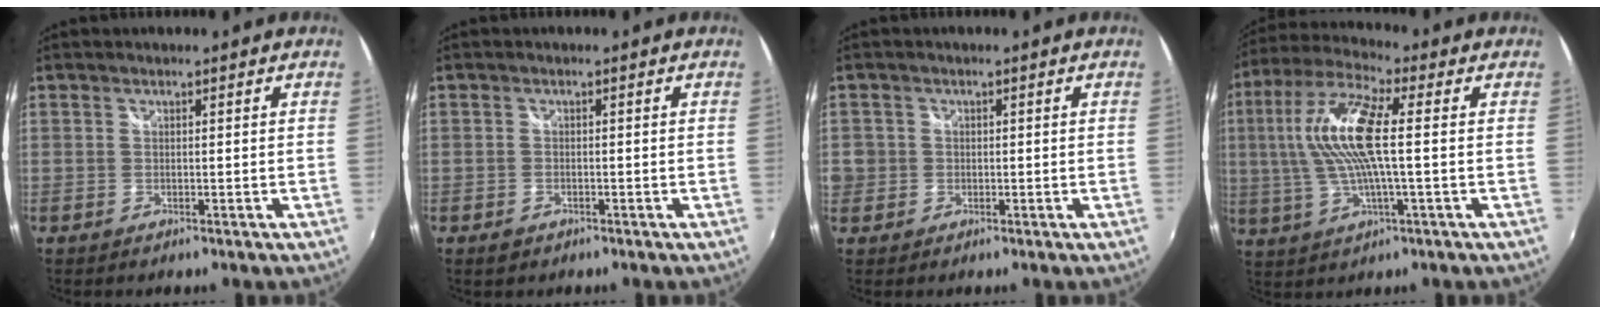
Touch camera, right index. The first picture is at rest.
{"total": 1.7, "force": [-1.0, 1.3, 0.6], "torque": [-0.012, -0.004, -0.016]}
{"total": 3.8, "force": [-0.3, 3.7, 0.7], "torque": [-0.019, 0.002, -0.003]}
{"total": 14.3, "force": [1.4, 3.1, 13.9], "torque": [-0.264, 0.009, 0.022]}